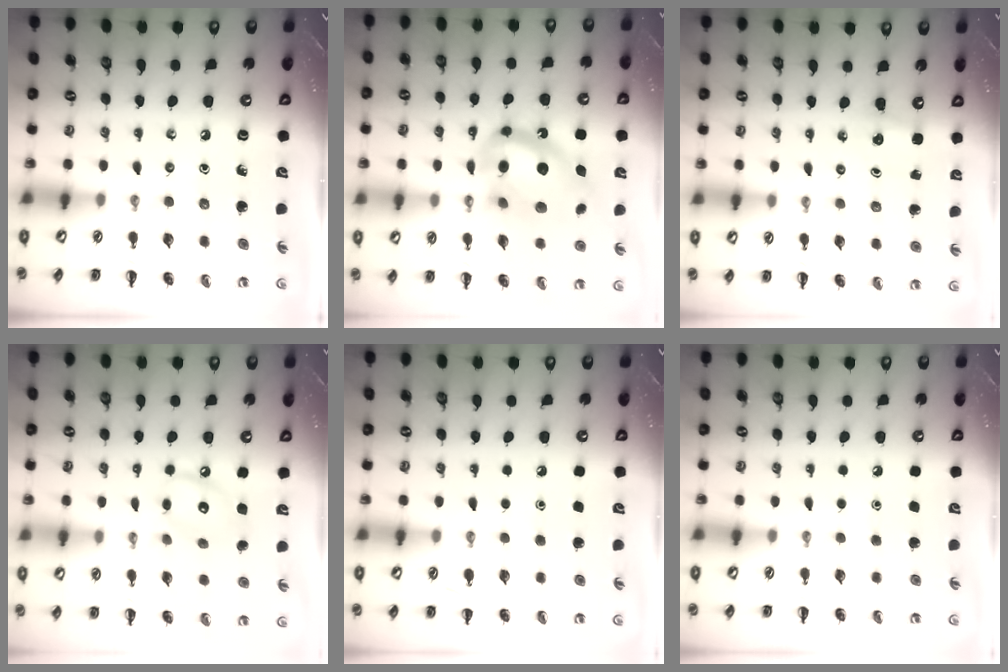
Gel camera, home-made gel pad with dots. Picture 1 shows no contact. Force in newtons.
{"total": 16.5, "press": 16.1, "slide": 3.5}
{"total": 3.5, "press": 3.3, "slide": 0.9}
{"total": 9.9, "press": 9.9, "slide": 0.5}
{"total": 1.8, "press": 1.8, "slide": 0.1}
{"total": 1.8, "press": 1.8, "slide": 0.1}